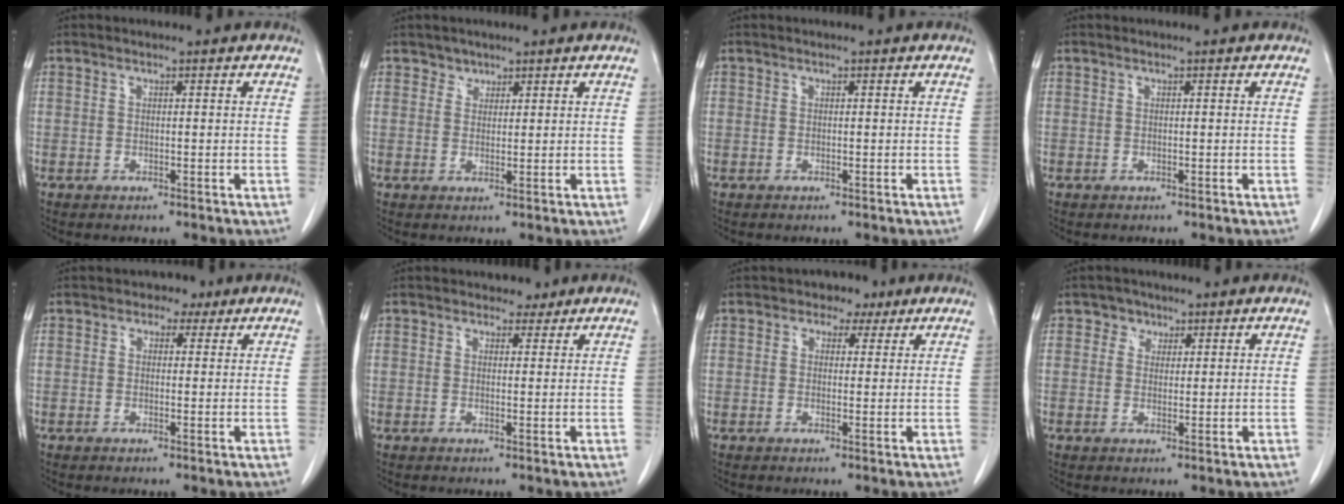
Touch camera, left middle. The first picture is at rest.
{"total": 1.5, "force": [1.2, 1.0, -0.2], "torque": [0.013, -0.001, 0.014]}
{"total": 0.0}
{"total": 0.0}
{"total": 2.4, "force": [1.3, 1.9, 0.8], "torque": [-0.007, 0.011, 0.012]}
{"total": 1.9, "force": [1.4, 1.3, 0.0], "torque": [0.004, 0.003, 0.017]}
{"total": 3.4, "force": [1.9, 2.6, 1.1], "torque": [-0.011, 0.013, 0.023]}
{"total": 2.4, "force": [1.3, 2.0, 0.2], "torque": [0.005, 0.001, 0.014]}